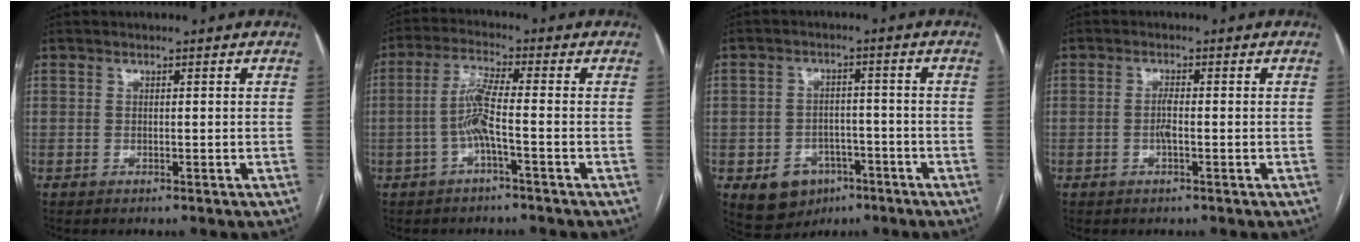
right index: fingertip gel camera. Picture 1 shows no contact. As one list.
[{"total": 5.6, "force": [-1.5, -0.1, 5.3], "torque": [-0.113, 0.011, -0.029]}, {"total": 7.6, "force": [-3.7, 5.9, 3.1], "torque": [-0.055, 0.009, -0.047]}, {"total": 1.9, "force": [-0.5, 0.3, 1.8], "torque": [-0.038, 0.001, -0.010]}]